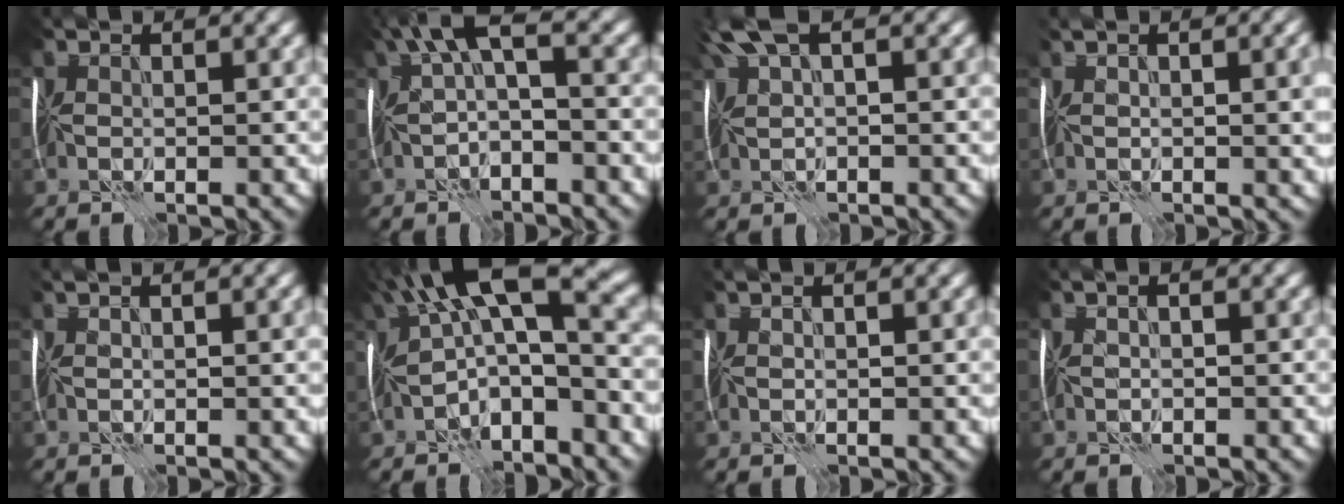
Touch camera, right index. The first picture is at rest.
{"total": 5.1, "force": [0.2, 2.2, 4.5], "torque": [-0.085, 0.009, 0.003]}
{"total": 5.5, "force": [2.0, 2.2, 4.6], "torque": [-0.120, 0.008, 0.050]}
{"total": 7.7, "force": [1.6, 3.6, 6.7], "torque": [-0.075, 0.027, 0.016]}
{"total": 3.7, "force": [0.9, 1.8, 3.1], "torque": [-0.019, 0.021, 0.001]}
{"total": 10.3, "force": [-0.4, 4.2, 9.4], "torque": [-0.157, 0.013, -0.010]}
{"total": 2.1, "force": [0.5, 1.0, 1.7], "torque": [-0.008, 0.016, -0.005]}
{"total": 1.5, "force": [-0.3, 0.9, 1.1], "torque": [-0.002, 0.012, -0.014]}